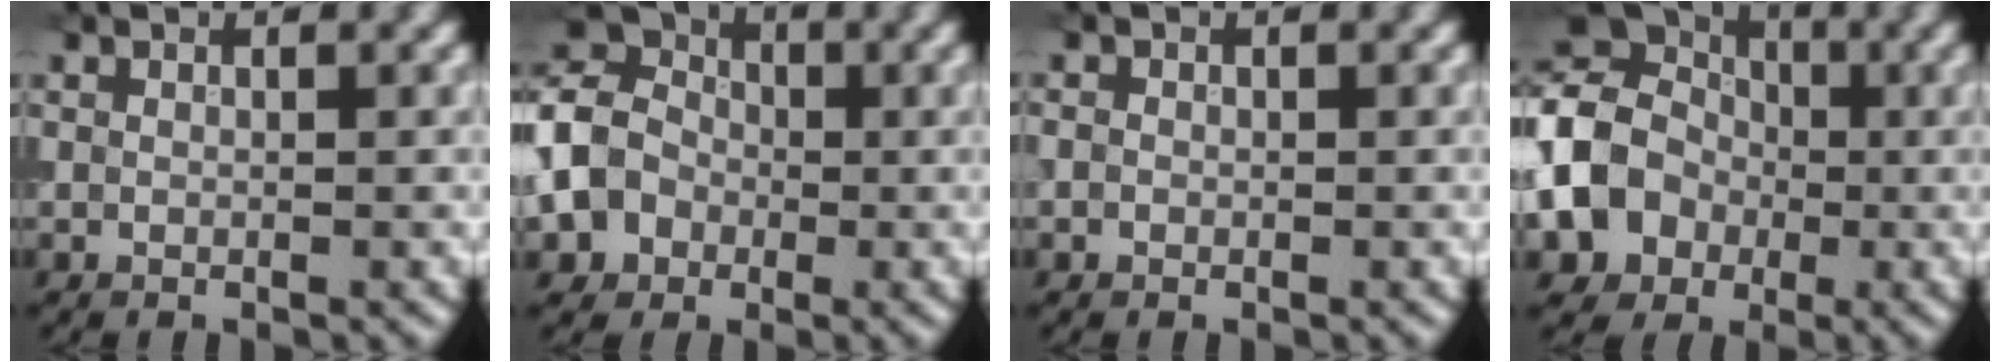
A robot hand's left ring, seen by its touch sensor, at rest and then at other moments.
{"total": 9.3, "force": [-2.1, 8.1, 4.0], "torque": [-0.095, 0.010, -0.067]}
{"total": 0.6, "force": [-0.2, 0.6, 0.1], "torque": [0.001, -0.004, -0.005]}
{"total": 10.3, "force": [-1.5, 8.7, 5.3], "torque": [-0.102, -0.013, -0.051]}